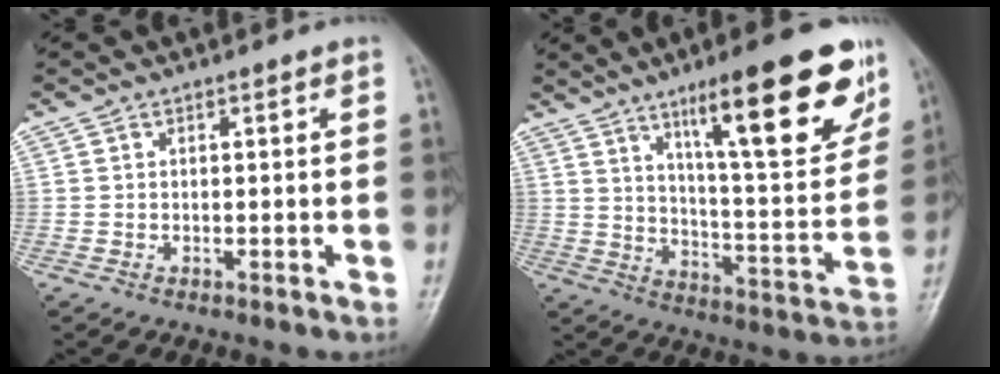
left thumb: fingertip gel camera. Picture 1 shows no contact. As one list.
[{"total": 22.1, "force": [12.7, 5.0, 17.3], "torque": [-0.212, -0.048, 0.198]}]